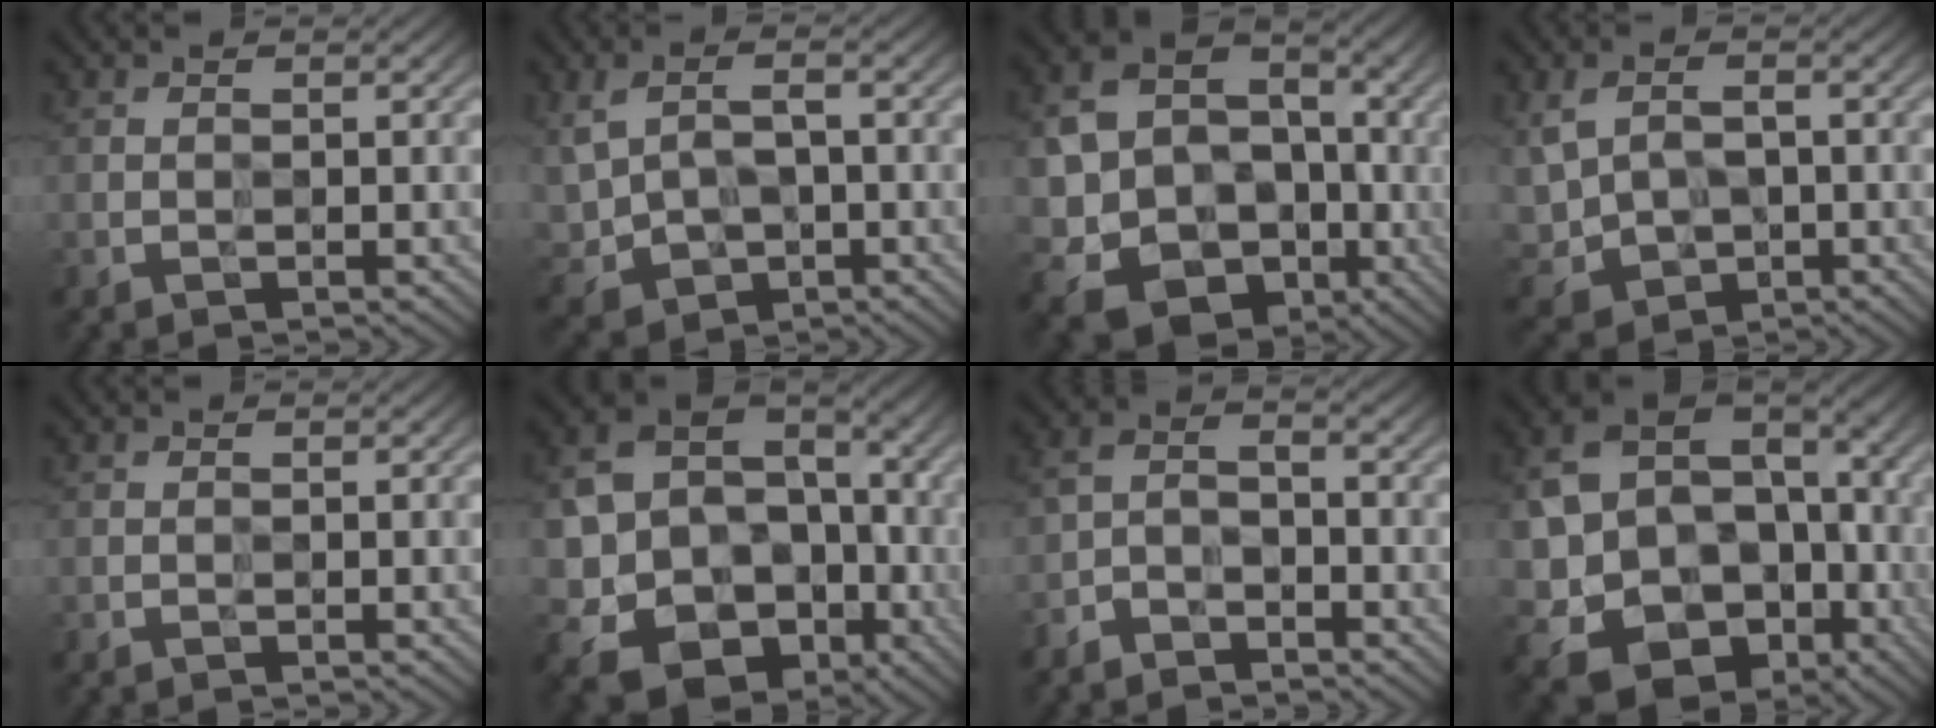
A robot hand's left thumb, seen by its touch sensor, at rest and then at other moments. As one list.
[{"total": 6.3, "force": [-0.2, 4.4, 4.5], "torque": [-0.102, -0.010, 0.001]}, {"total": 15.0, "force": [-3.1, 12.4, 7.7], "torque": [-0.176, -0.032, -0.062]}, {"total": 6.5, "force": [-0.7, 4.9, 4.2], "torque": [-0.098, -0.011, -0.013]}, {"total": 0.0}, {"total": 17.0, "force": [-4.6, 13.9, 8.6], "torque": [-0.171, -0.032, -0.086]}, {"total": 3.7, "force": [-3.0, 1.7, 1.3], "torque": [-0.026, -0.002, -0.068]}, {"total": 18.1, "force": [-4.4, 14.6, 9.7], "torque": [-0.183, -0.035, -0.065]}]